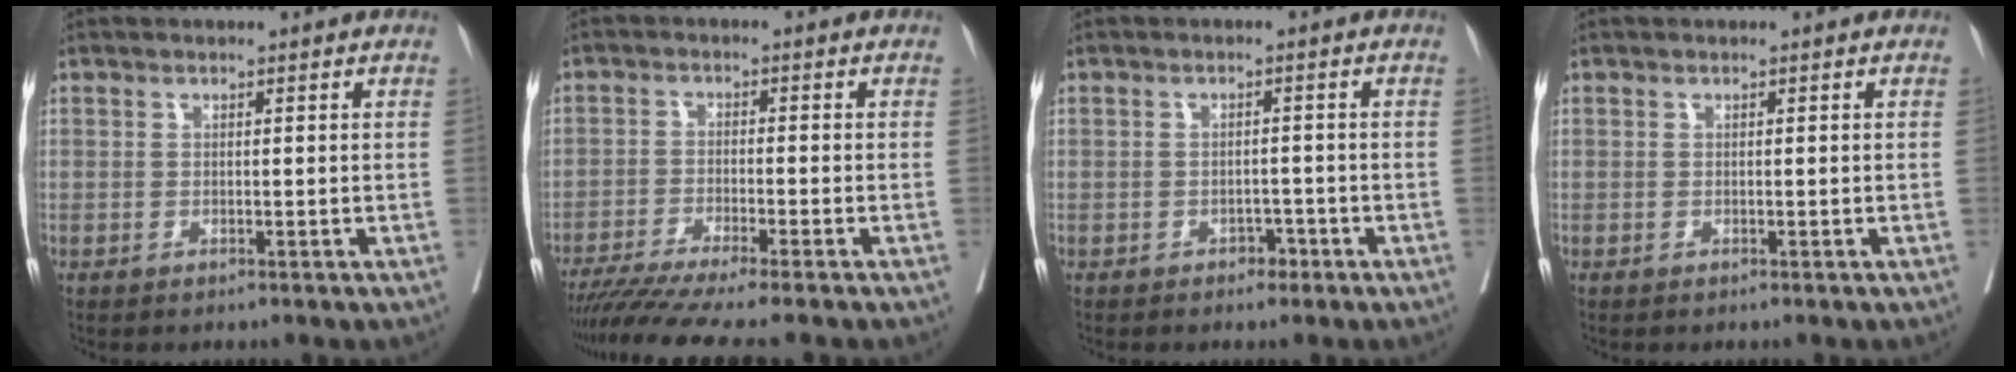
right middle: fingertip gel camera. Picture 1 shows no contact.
{"total": 10.7, "force": [-9.0, -1.1, 5.6], "torque": [-0.071, -0.026, -0.143]}
{"total": 1.8, "force": [-1.2, 1.1, 0.9], "torque": [-0.010, 0.004, -0.016]}
{"total": 0.0}